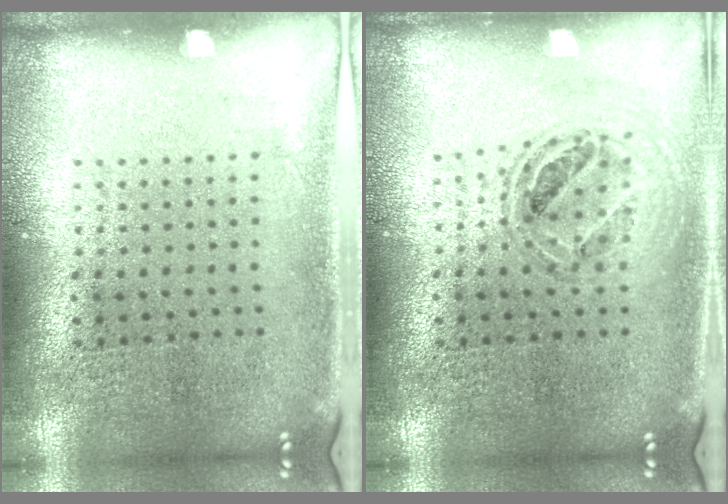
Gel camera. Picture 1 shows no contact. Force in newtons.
{"total": 0.8, "press": 0.8, "slide": 0.1}